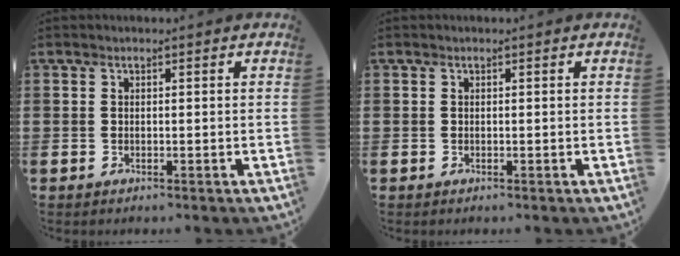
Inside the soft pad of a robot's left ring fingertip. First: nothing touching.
{"total": 0.0}